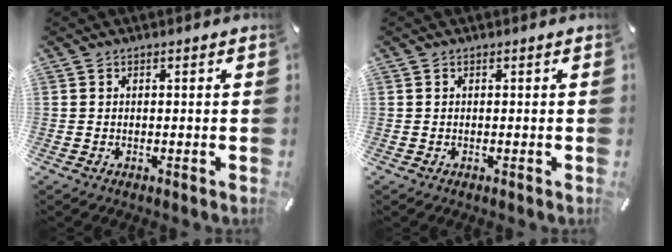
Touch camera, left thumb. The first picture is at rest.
{"total": 0.0}